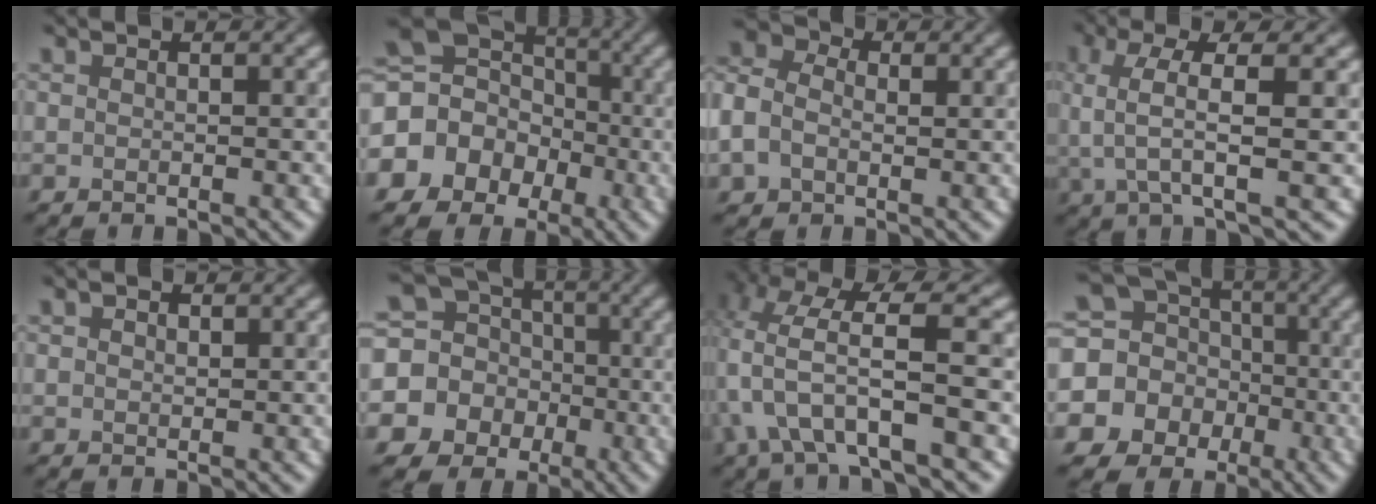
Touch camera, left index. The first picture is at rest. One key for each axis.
{"total": 12.8, "fx": -2.9, "fy": 11.7, "fz": 4.3, "tx": -0.118, "ty": 0.013, "tz": -0.070}
{"total": 5.1, "fx": 0.0, "fy": 4.0, "fz": 3.1, "tx": -0.092, "ty": 0.014, "tz": 0.000}
{"total": 5.0, "fx": 0.7, "fy": 1.2, "fz": 4.8, "tx": -0.094, "ty": 0.011, "tz": 0.014}
{"total": 0.9, "fx": 0.5, "fy": 0.6, "fz": 0.5, "tx": -0.004, "ty": 0.002, "tz": 0.009}
{"total": 14.7, "fx": -2.3, "fy": 13.8, "fz": 4.5, "tx": -0.142, "ty": 0.001, "tz": -0.061}
{"total": 7.2, "fx": -1.5, "fy": 2.1, "fz": 6.8, "tx": -0.136, "ty": 0.012, "tz": -0.030}
{"total": 16.3, "fx": -2.7, "fy": 15.4, "fz": 4.8, "tx": -0.150, "ty": -0.009, "tz": -0.069}